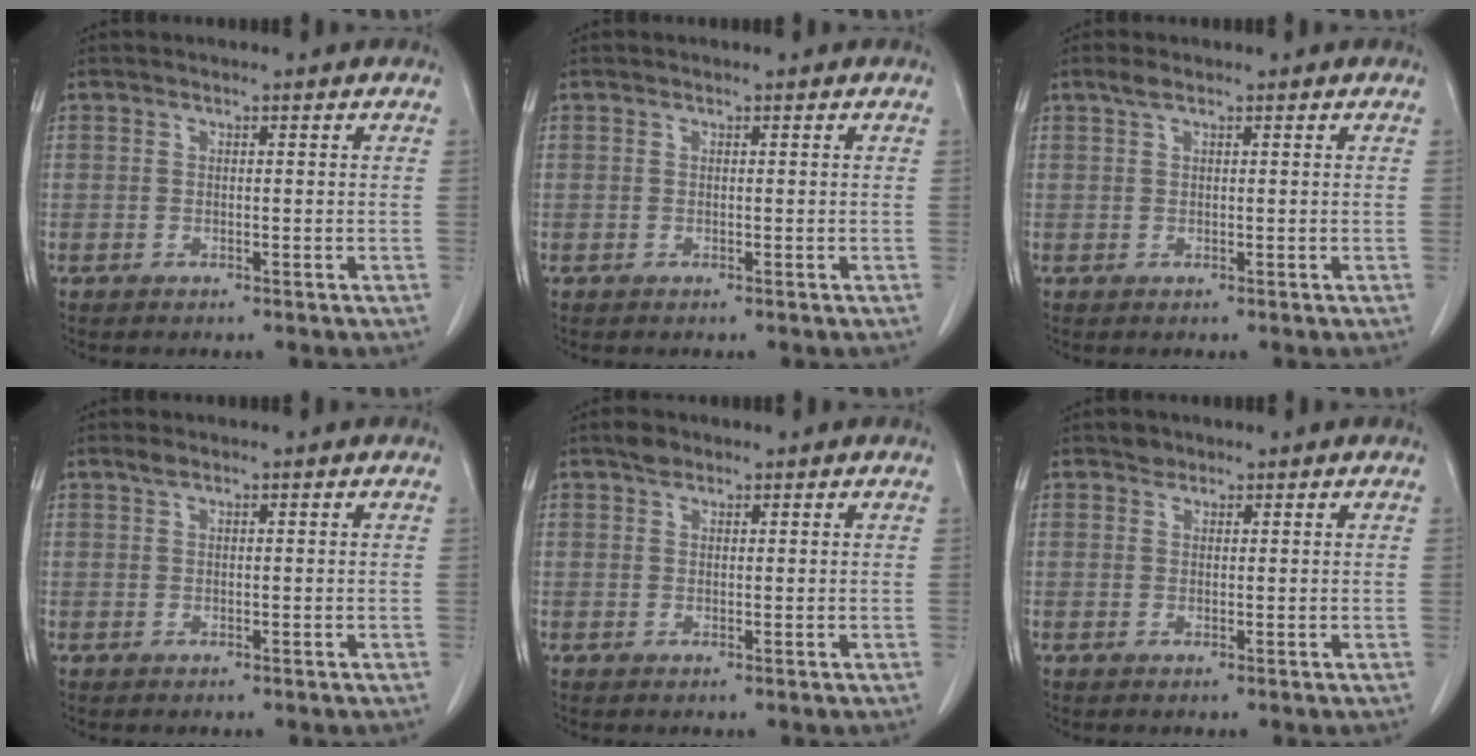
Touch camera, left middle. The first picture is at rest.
{"total": 0.0}
{"total": 1.5, "force": [1.0, 0.3, 1.0], "torque": [-0.026, 0.011, 0.022]}
{"total": 1.0, "force": [0.8, 0.2, 0.6], "torque": [-0.016, 0.007, 0.017]}
{"total": 1.7, "force": [1.2, 0.9, 0.6], "torque": [-0.016, 0.008, 0.021]}
{"total": 1.2, "force": [0.9, 0.8, 0.1], "torque": [0.001, 0.003, 0.013]}